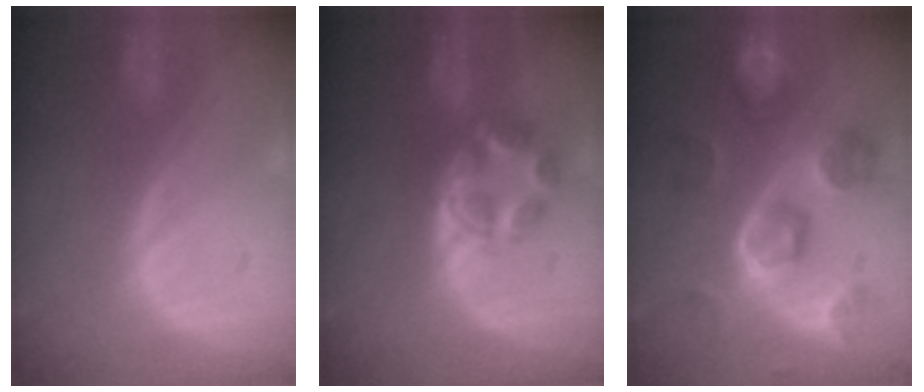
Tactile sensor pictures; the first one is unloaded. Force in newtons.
{"total": 5.9, "press": 5.4, "slide": 2.2}
{"total": 9.3, "press": 9.1, "slide": 1.9}